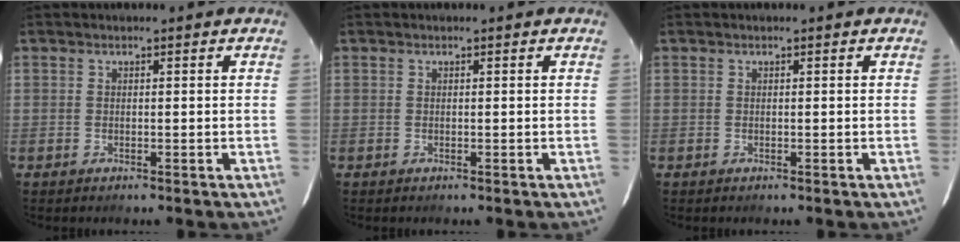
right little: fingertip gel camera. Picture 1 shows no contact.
{"total": 0.0}
{"total": 0.0}